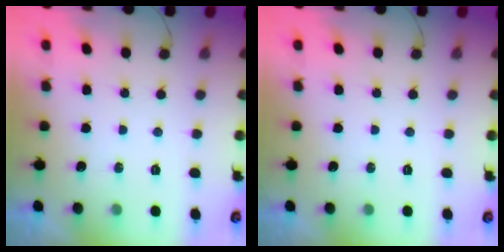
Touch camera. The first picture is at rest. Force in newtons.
{"total": 0.0}